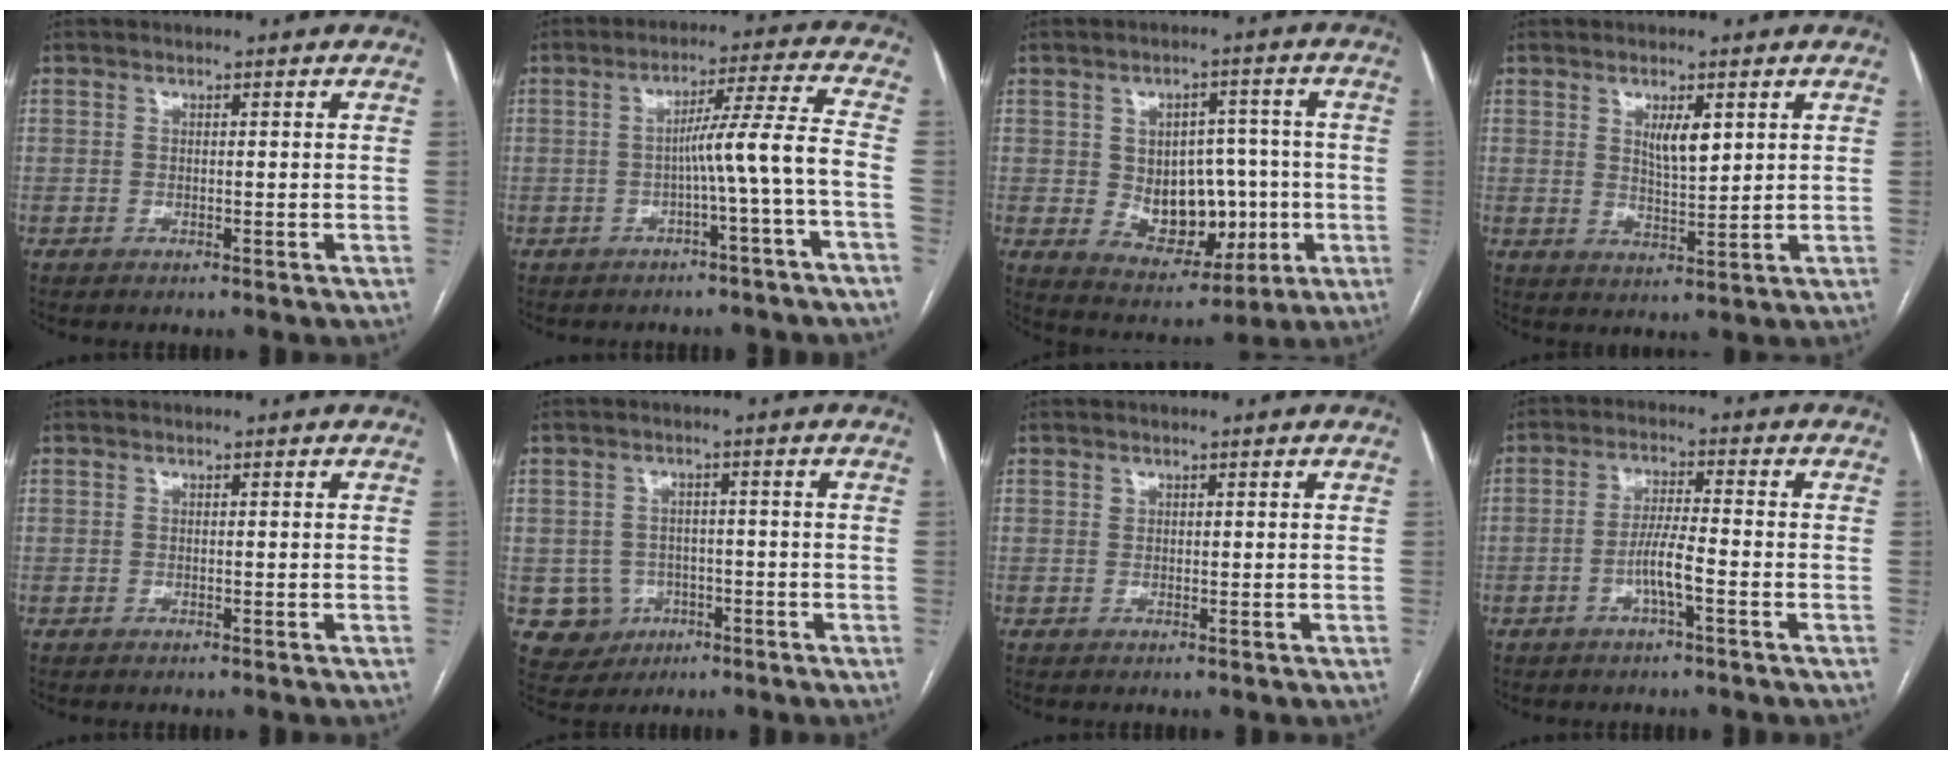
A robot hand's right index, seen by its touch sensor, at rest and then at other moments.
{"total": 7.4, "force": [-2.3, -1.7, 6.8], "torque": [-0.104, 0.024, -0.032]}
{"total": 11.0, "force": [-0.7, 7.3, 8.1], "torque": [-0.117, 0.017, 0.007]}
{"total": 4.6, "force": [1.9, 1.3, 4.0], "torque": [-0.070, -0.005, 0.036]}
{"total": 0.0}
{"total": 5.9, "force": [-1.5, 5.6, 0.5], "torque": [-0.006, 0.009, -0.013]}
{"total": 0.5, "force": [0.4, 0.4, 0.1], "torque": [0.003, -0.001, 0.004]}
{"total": 4.6, "force": [-1.8, 0.1, 4.3], "torque": [-0.085, 0.004, -0.037]}